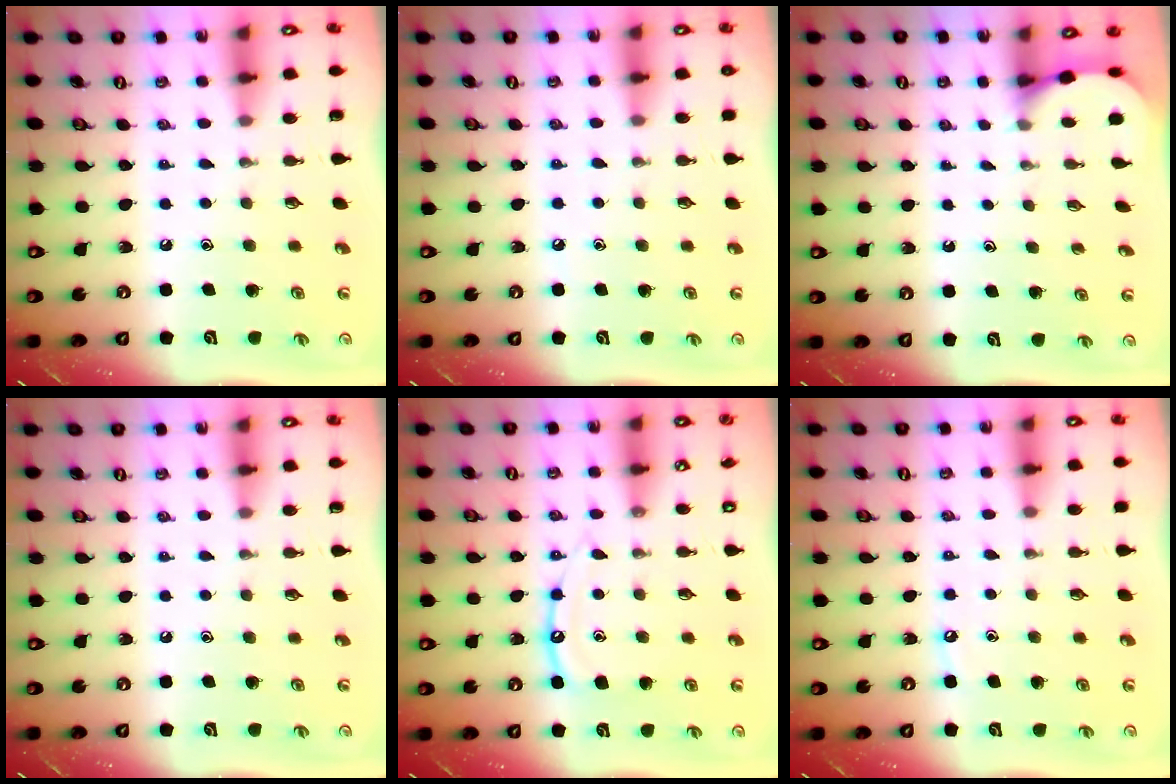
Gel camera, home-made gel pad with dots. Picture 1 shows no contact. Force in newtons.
{"total": 3.6, "press": 3.6, "slide": 0.5}
{"total": 1.9, "press": 1.9, "slide": 0.2}
{"total": 0.0}
{"total": 10.3, "press": 10.3, "slide": 0.9}
{"total": 3.3, "press": 3.3, "slide": 0.5}